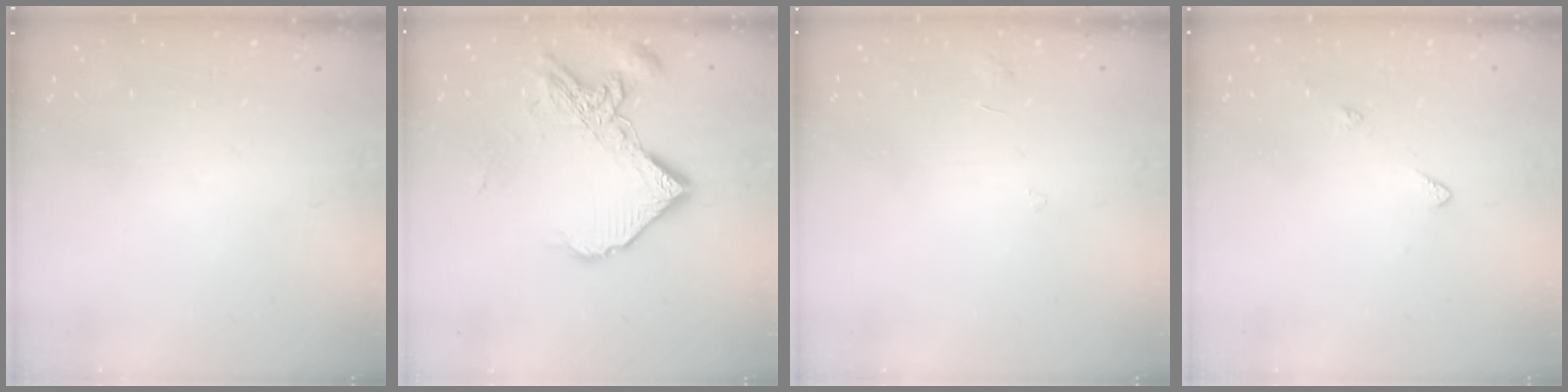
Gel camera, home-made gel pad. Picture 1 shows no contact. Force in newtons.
{"total": 12.9, "press": 12.8, "slide": 1.6}
{"total": 2.9, "press": 2.9, "slide": 0.2}
{"total": 5.5, "press": 5.5, "slide": 0.7}